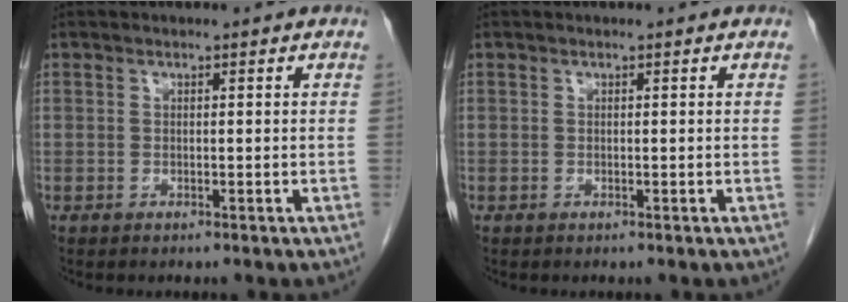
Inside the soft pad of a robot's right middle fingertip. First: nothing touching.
{"total": 0.0}